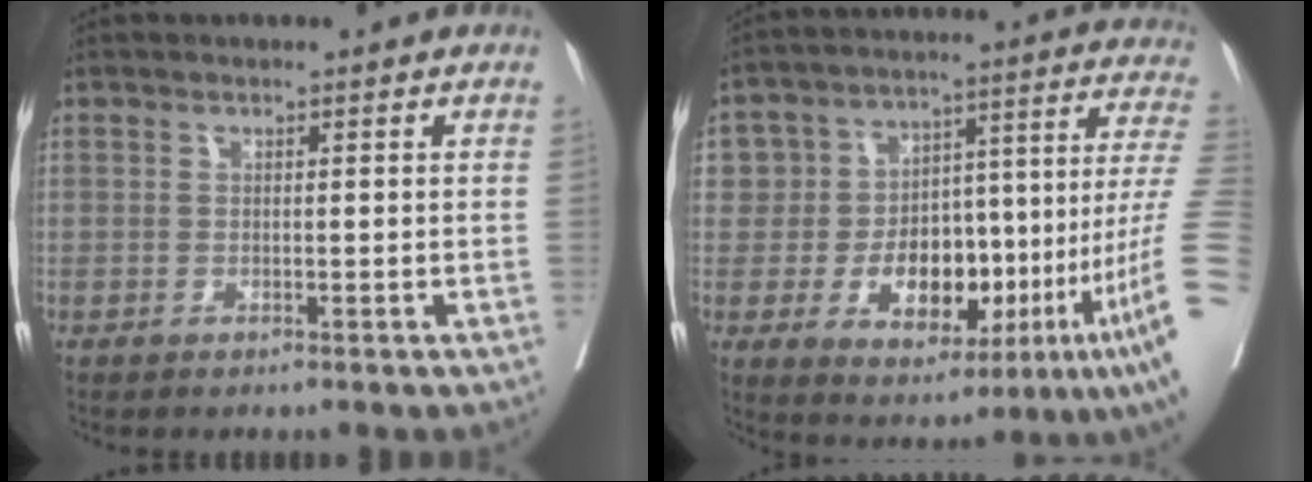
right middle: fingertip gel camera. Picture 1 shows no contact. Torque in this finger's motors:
{"motor_torque": [1.20, -0.93, 0.51, 0.18]}